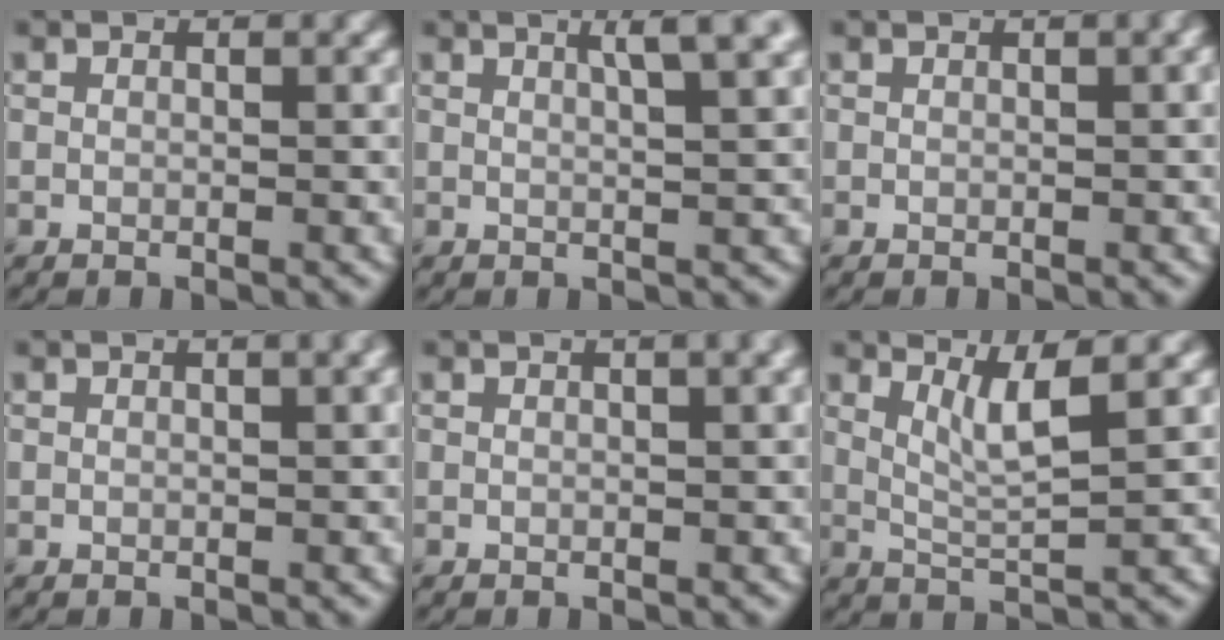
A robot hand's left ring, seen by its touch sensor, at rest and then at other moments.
{"total": 3.8, "force": [2.0, 0.9, 3.1], "torque": [-0.025, 0.016, 0.015]}
{"total": 1.0, "force": [0.4, 0.2, 0.9], "torque": [-0.006, 0.012, 0.004]}
{"total": 1.8, "force": [0.8, 0.6, 1.5], "torque": [-0.013, 0.005, 0.005]}
{"total": 2.3, "force": [1.0, 0.7, 1.9], "torque": [-0.016, 0.004, 0.007]}
{"total": 3.4, "force": [1.6, 0.5, 2.9], "torque": [-0.053, -0.006, 0.037]}